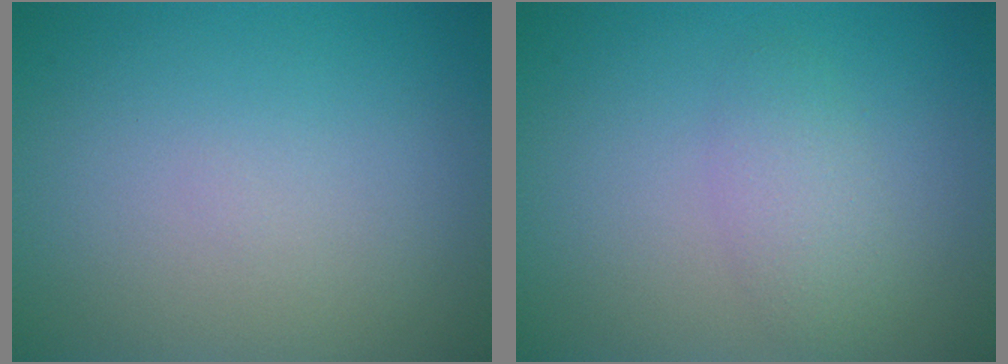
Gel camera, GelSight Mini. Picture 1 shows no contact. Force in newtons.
{"total": 2.2, "press": 2.2, "slide": 0.1}